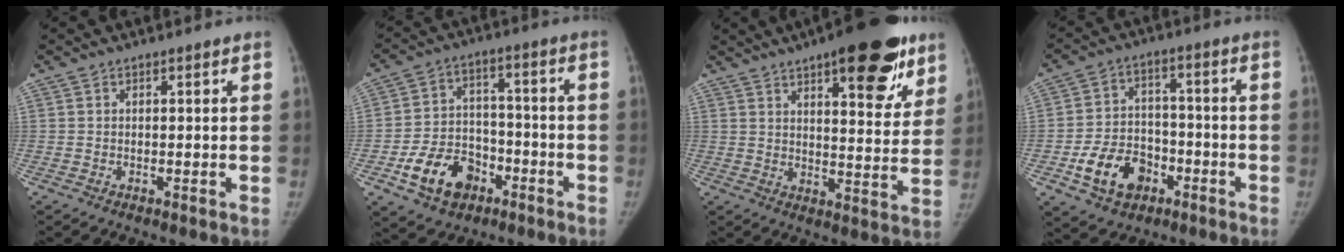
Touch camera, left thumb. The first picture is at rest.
{"total": 12.4, "force": [-6.3, 8.8, 6.0], "torque": [-0.074, 0.042, -0.102]}
{"total": 19.7, "force": [11.3, 6.7, 14.6], "torque": [-0.160, -0.039, 0.155]}
{"total": 11.5, "force": [-5.3, 8.3, 5.9], "torque": [-0.077, 0.032, -0.086]}